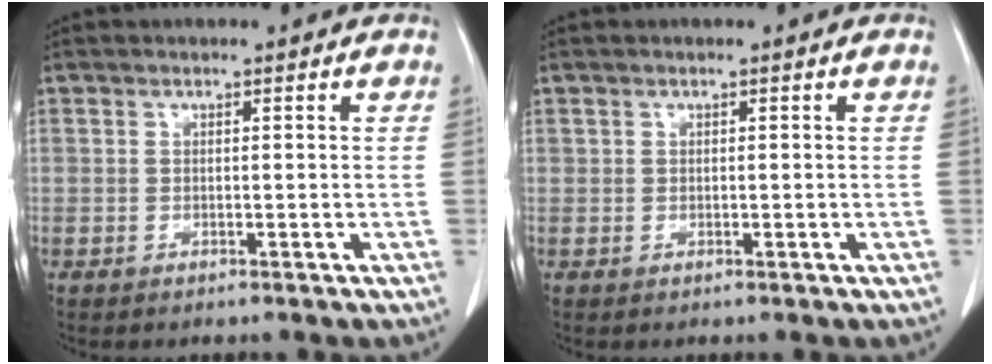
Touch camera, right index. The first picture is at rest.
{"total": 0.0}